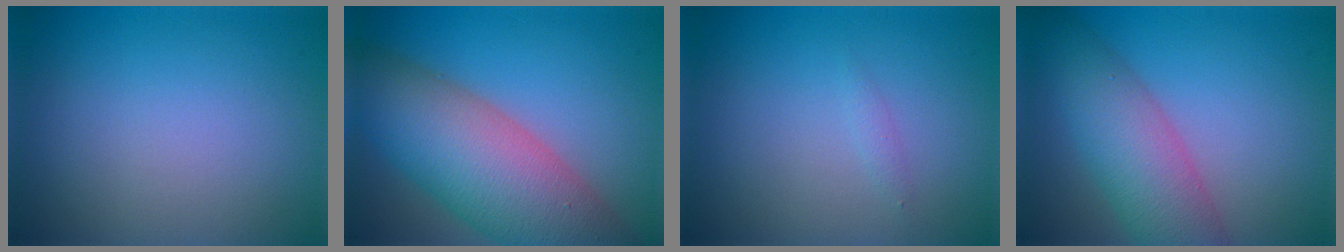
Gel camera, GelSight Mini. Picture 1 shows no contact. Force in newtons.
{"total": 11.7, "press": 11.7, "slide": 0.6}
{"total": 0.6, "press": 0.6, "slide": 0.0}
{"total": 6.4, "press": 6.4, "slide": 0.2}